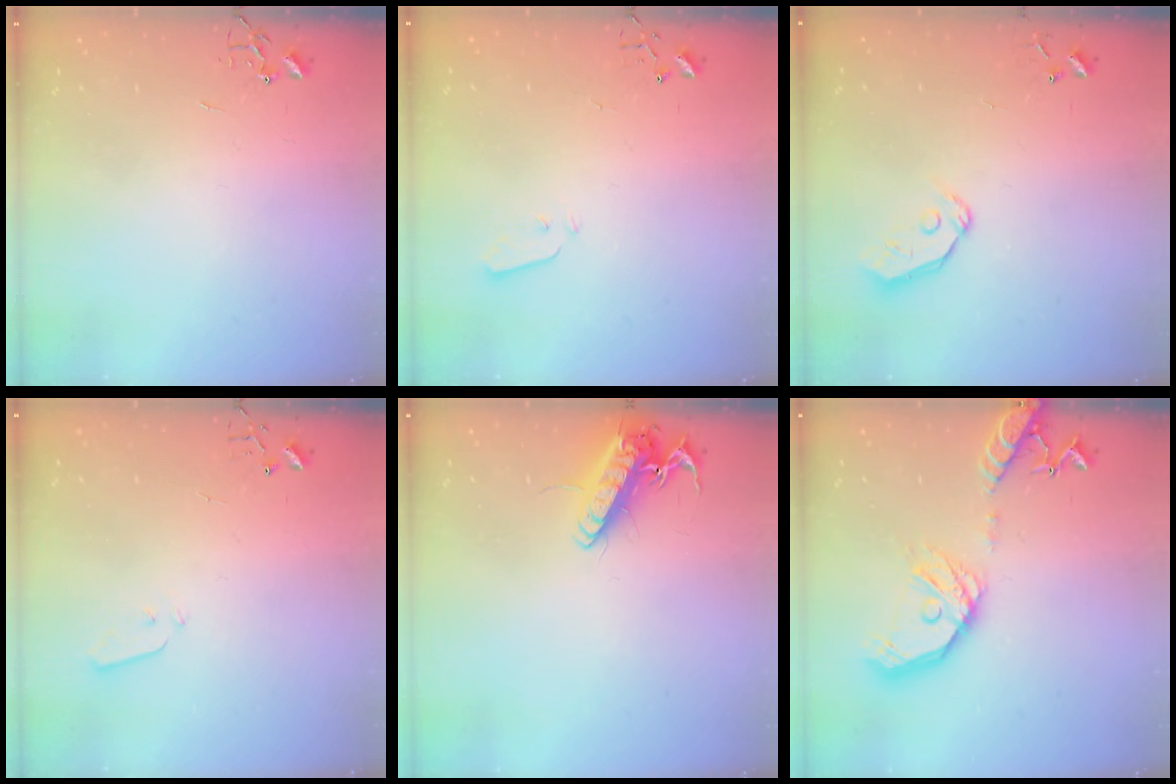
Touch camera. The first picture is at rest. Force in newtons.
{"total": 3.0, "press": 3.0, "slide": 0.3}
{"total": 6.8, "press": 6.8, "slide": 0.7}
{"total": 3.0, "press": 2.9, "slide": 0.7}
{"total": 13.8, "press": 13.7, "slide": 1.9}
{"total": 17.9, "press": 17.7, "slide": 2.6}